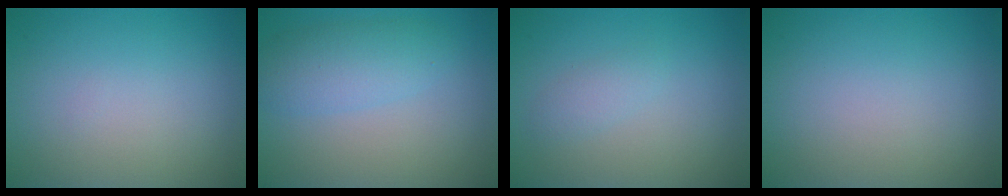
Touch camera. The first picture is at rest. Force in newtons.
{"total": 2.2, "press": 2.2, "slide": 0.1}
{"total": 1.2, "press": 1.2, "slide": 0.1}
{"total": 0.0}